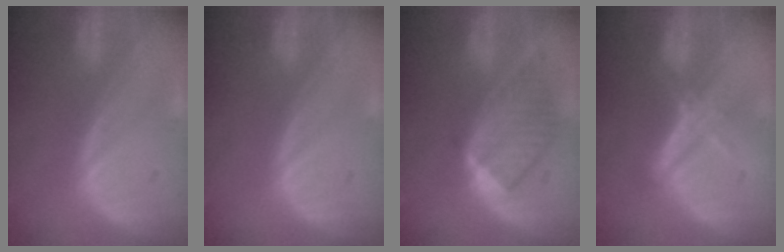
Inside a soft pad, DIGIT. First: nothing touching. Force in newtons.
{"total": 0.0}
{"total": 6.9, "press": 6.9, "slide": 0.2}
{"total": 5.5, "press": 4.7, "slide": 2.7}